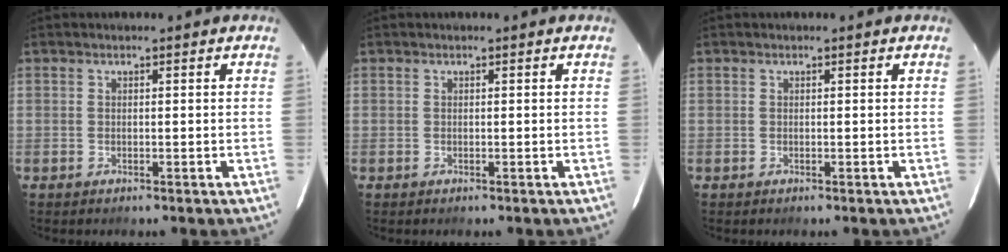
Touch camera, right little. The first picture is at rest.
{"total": 0.0}
{"total": 0.0}